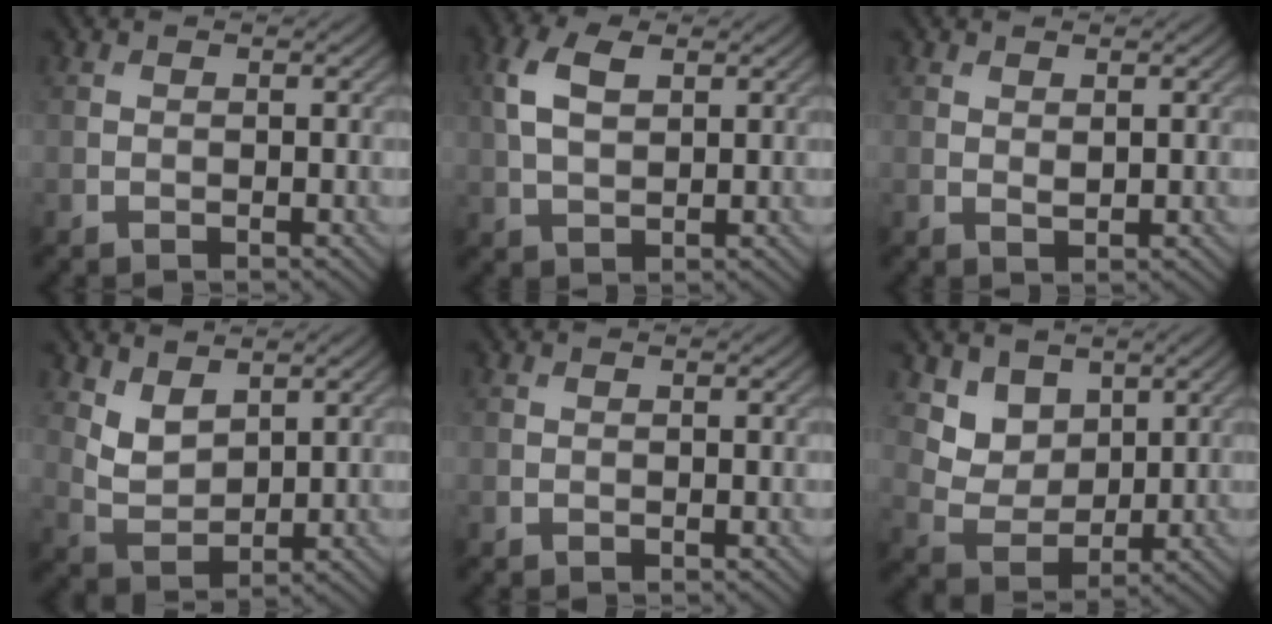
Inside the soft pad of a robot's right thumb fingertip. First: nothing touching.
{"total": 5.6, "force": [1.8, 3.2, 4.3], "torque": [-0.106, 0.008, 0.031]}
{"total": 0.9, "force": [0.6, 0.4, 0.6], "torque": [-0.013, -0.004, 0.015]}
{"total": 4.2, "force": [2.6, 2.3, 2.4], "torque": [-0.061, -0.011, 0.057]}
{"total": 0.0}
{"total": 5.6, "force": [3.6, 3.8, 2.0], "torque": [-0.067, -0.031, 0.083]}